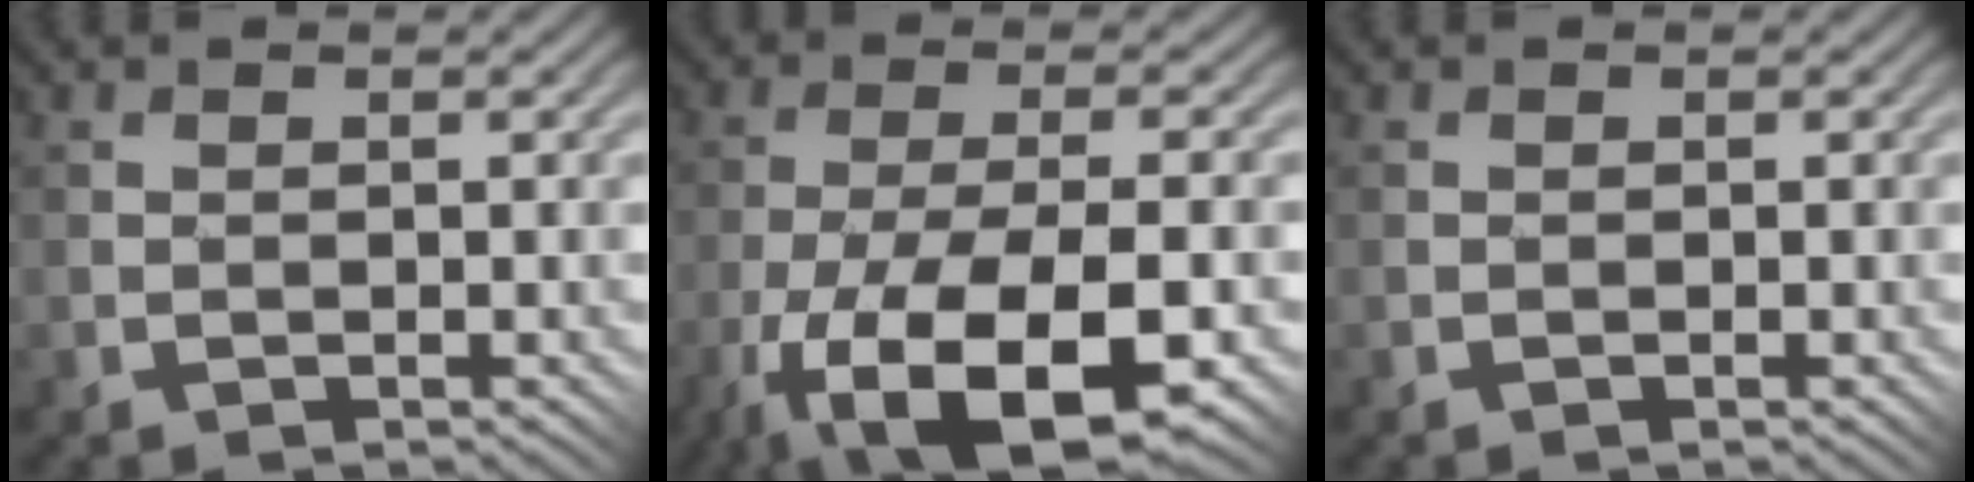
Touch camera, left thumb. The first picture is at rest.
{"total": 14.3, "force": [-7.6, 5.0, 11.0], "torque": [-0.204, -0.018, -0.121]}
{"total": 0.0}